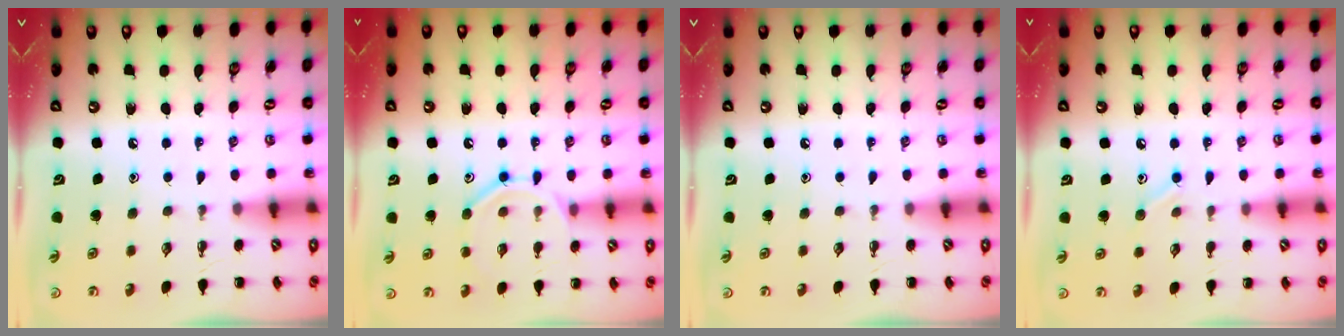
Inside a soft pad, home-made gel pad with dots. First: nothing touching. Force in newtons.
{"total": 10.5, "press": 10.4, "slide": 1.1}
{"total": 0.0}
{"total": 7.2, "press": 7.0, "slide": 1.8}